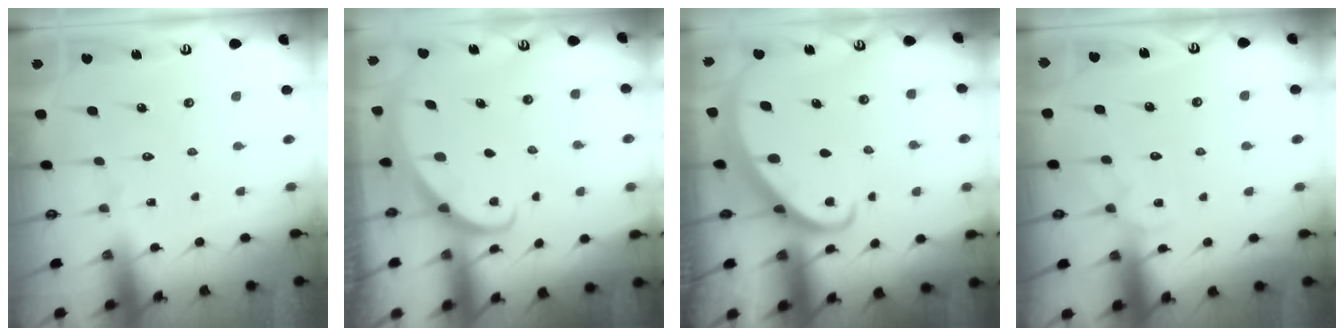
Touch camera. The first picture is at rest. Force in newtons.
{"total": 1.2, "press": 1.2, "slide": 0.0}
{"total": 3.0, "press": 3.0, "slide": 0.3}
{"total": 2.9, "press": 2.8, "slide": 0.3}